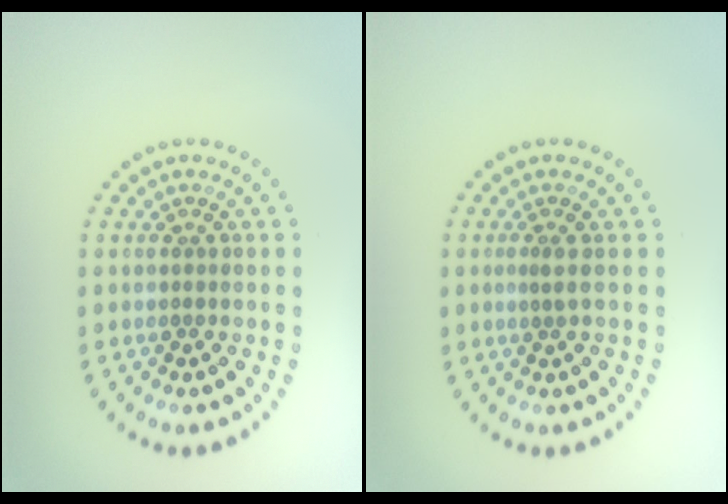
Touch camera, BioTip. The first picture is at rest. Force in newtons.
{"total": 0.8, "press": 0.4, "slide": 0.7}